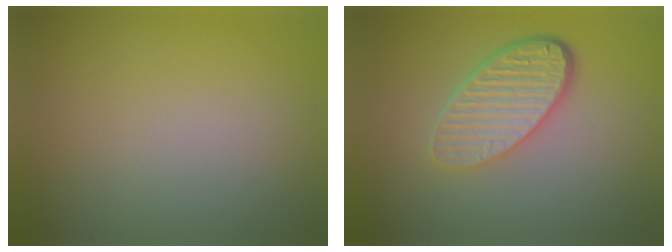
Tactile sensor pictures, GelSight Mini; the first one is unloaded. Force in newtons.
{"total": 5.3, "press": 3.8, "slide": 3.6}